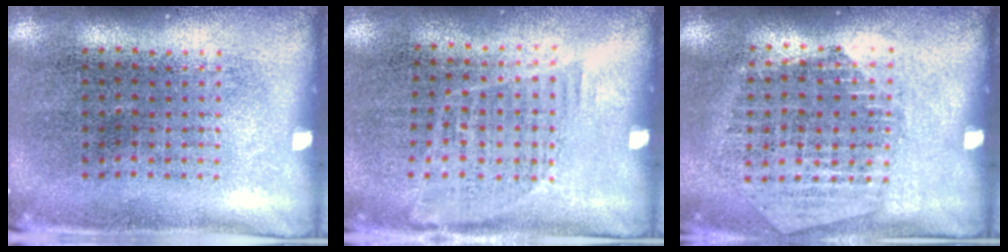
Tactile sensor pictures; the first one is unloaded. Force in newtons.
{"total": 1.1, "press": 0.8, "slide": 0.6}
{"total": 1.3, "press": 1.2, "slide": 0.5}